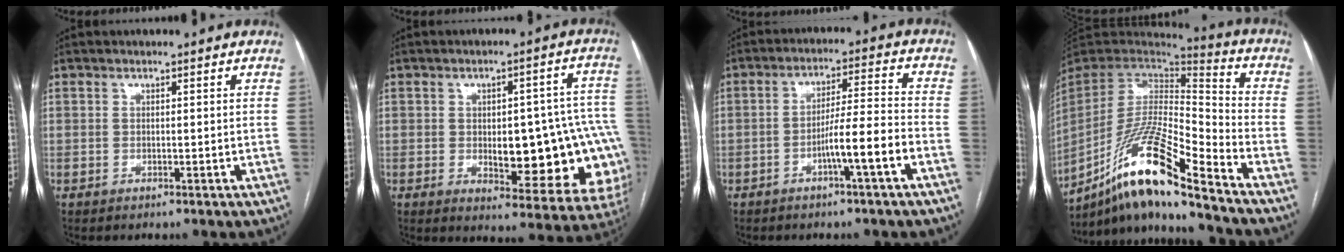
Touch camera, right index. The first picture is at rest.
{"total": 19.0, "force": [-2.9, 7.1, 17.4], "torque": [-0.134, 0.031, -0.010]}
{"total": 7.7, "force": [-3.5, -0.7, 6.8], "torque": [-0.116, 0.013, -0.058]}
{"total": 18.0, "force": [-13.1, 0.5, 12.3], "torque": [-0.255, -0.002, -0.242]}